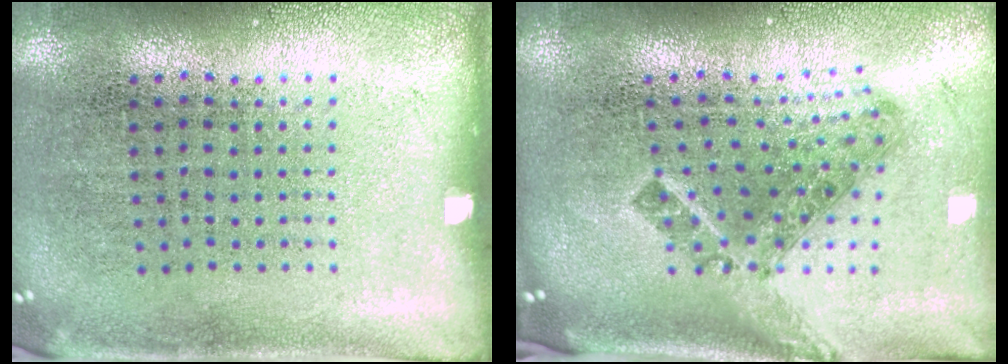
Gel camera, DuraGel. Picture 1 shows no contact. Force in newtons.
{"total": 1.7, "press": 1.3, "slide": 1.2}